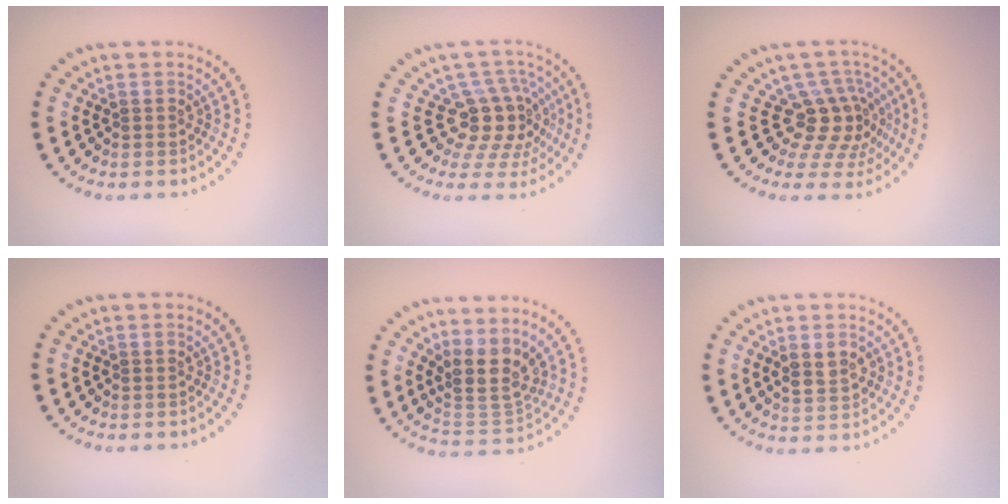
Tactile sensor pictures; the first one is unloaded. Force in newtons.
{"total": 4.4, "press": 3.3, "slide": 2.9}
{"total": 4.2, "press": 3.0, "slide": 3.0}
{"total": 0.0}
{"total": 4.1, "press": 3.2, "slide": 2.5}
{"total": 2.4, "press": 2.4, "slide": 0.2}